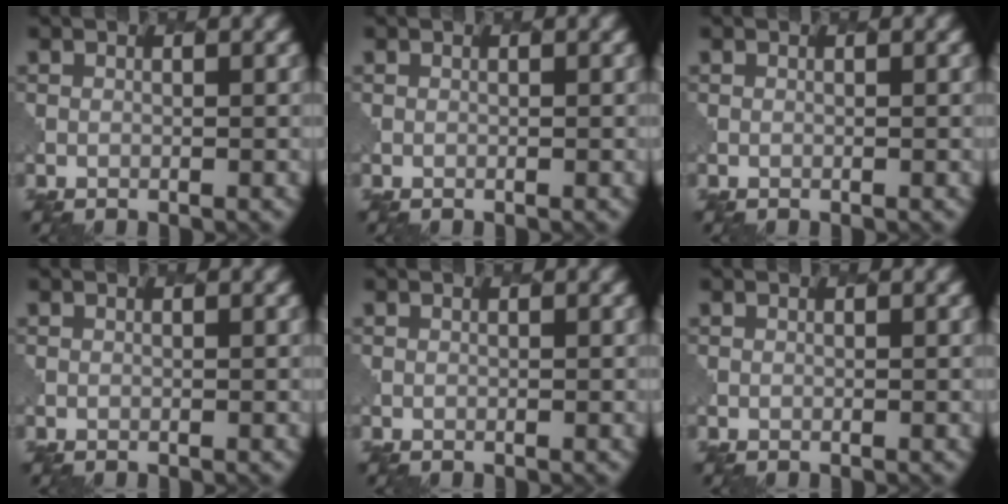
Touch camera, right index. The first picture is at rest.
{"total": 0.0}
{"total": 0.0}
{"total": 0.0}
{"total": 0.0}
{"total": 0.0}